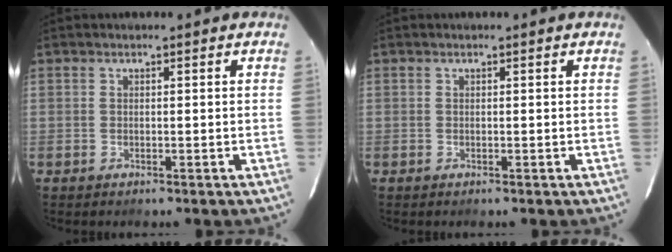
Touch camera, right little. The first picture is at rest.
{"total": 0.0}